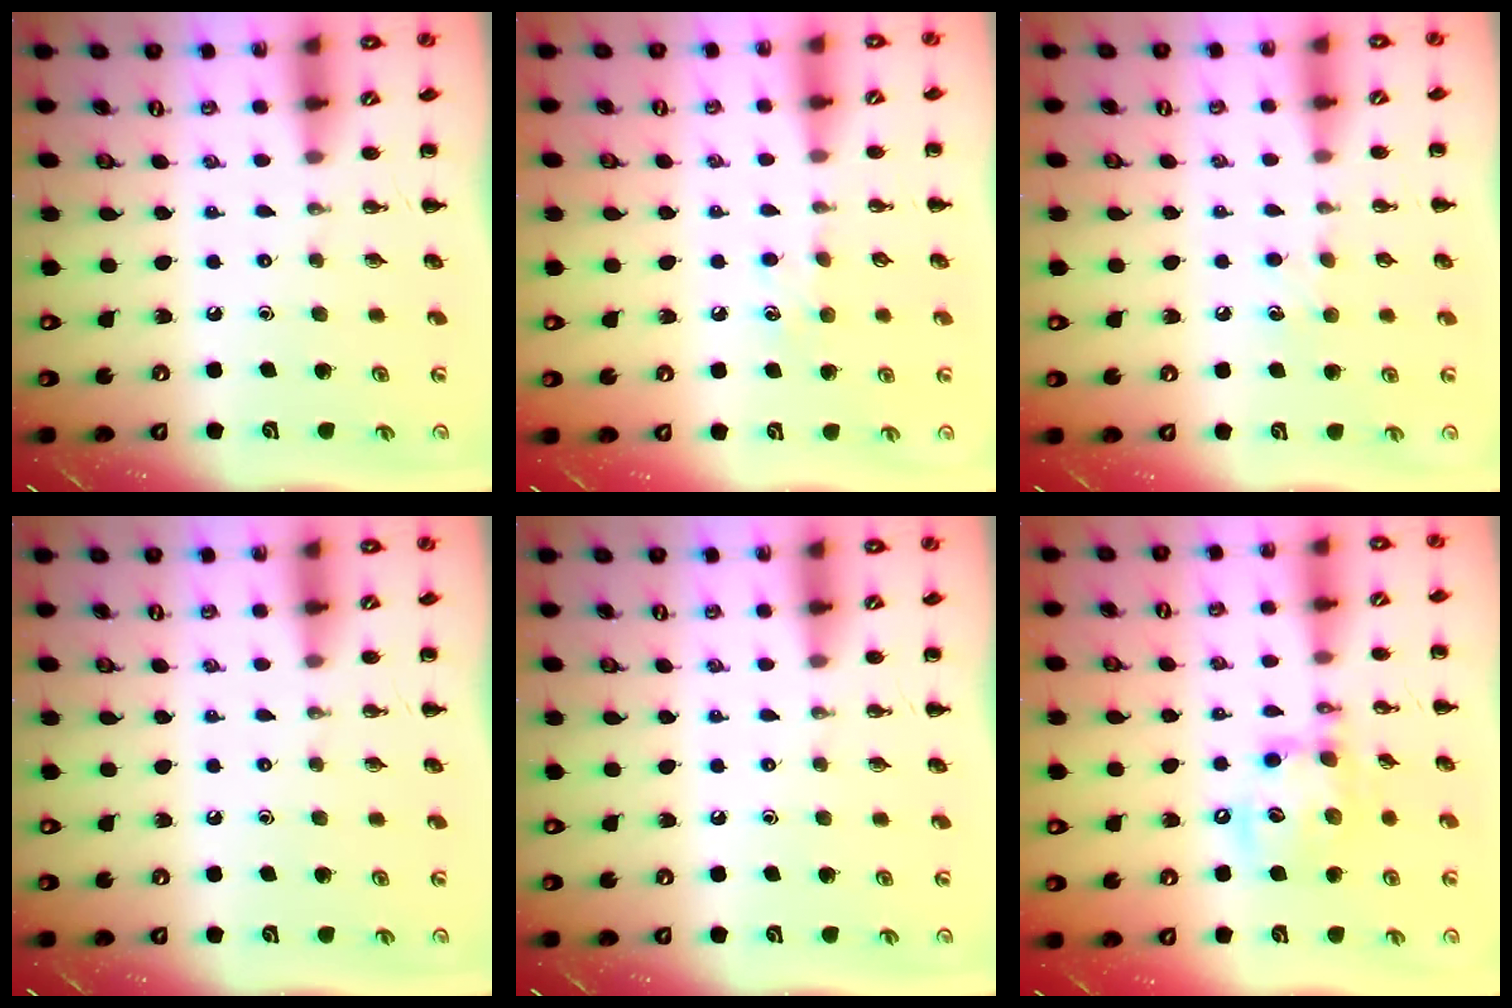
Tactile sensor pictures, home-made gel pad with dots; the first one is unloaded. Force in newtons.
{"total": 5.5, "press": 5.2, "slide": 1.8}
{"total": 4.7, "press": 4.5, "slide": 1.4}
{"total": 0.0}
{"total": 0.0}
{"total": 14.2, "press": 14.0, "slide": 2.3}